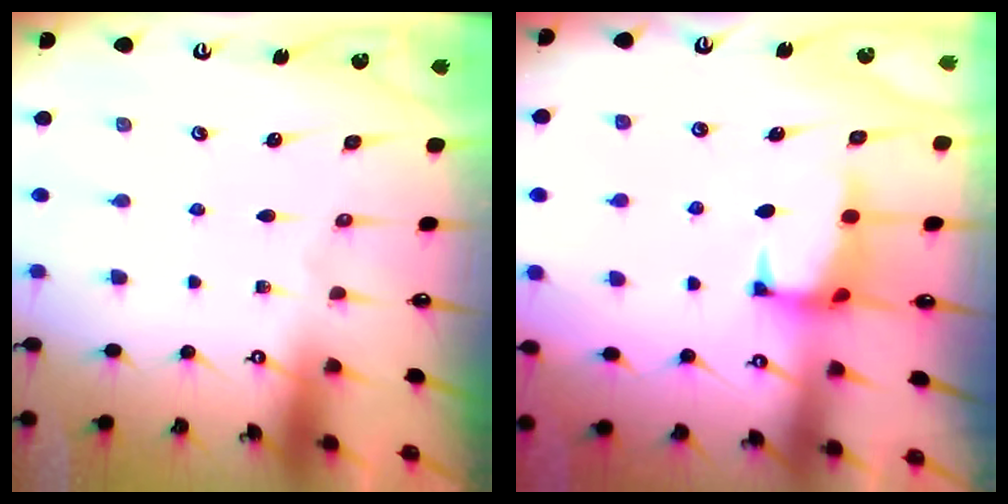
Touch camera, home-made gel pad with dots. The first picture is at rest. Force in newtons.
{"total": 1.5, "press": 1.3, "slide": 0.6}